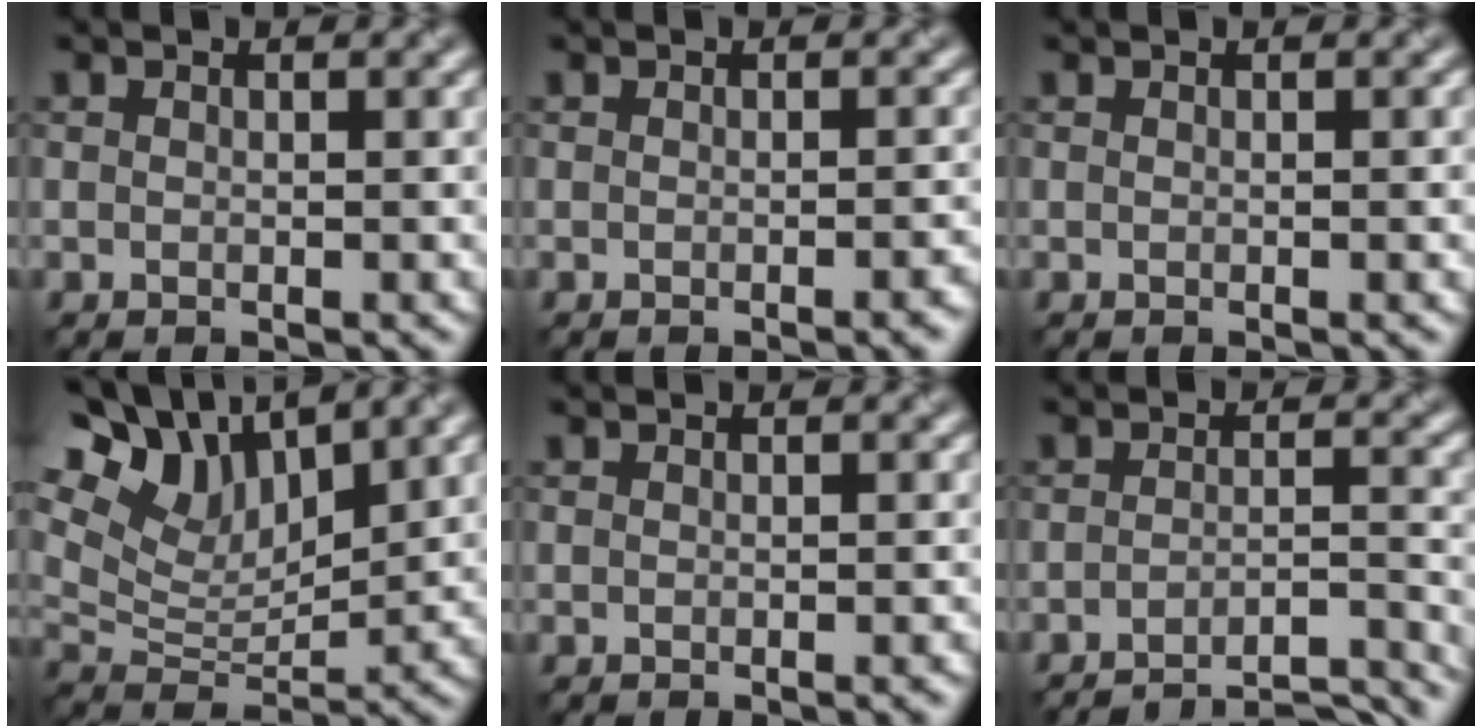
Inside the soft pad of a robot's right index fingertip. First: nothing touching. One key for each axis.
{"total": 1.6, "fx": -0.6, "fy": 0.4, "fz": 1.4, "tx": -0.009, "ty": 0.002, "tz": -0.012}
{"total": 1.1, "fx": -0.2, "fy": 0.3, "fz": 1.0, "tx": -0.006, "ty": 0.002, "tz": -0.006}
{"total": 12.5, "fx": 7.8, "fy": 6.5, "fz": 7.4, "tx": -0.170, "ty": 0.043, "tz": 0.130}
{"total": 0.9, "fx": -0.4, "fy": 0.2, "fz": 0.8, "tx": -0.004, "ty": 0.001, "tz": -0.008}
{"total": 8.8, "fx": -8.0, "fy": 1.6, "fz": 3.3, "tx": -0.032, "ty": 0.014, "tz": -0.096}